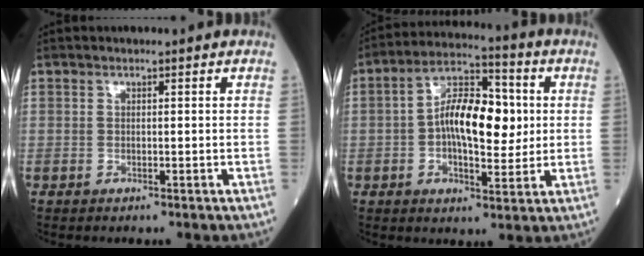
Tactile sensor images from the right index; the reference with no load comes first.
{"total": 12.1, "force": [0.7, 5.1, 10.9], "torque": [-0.192, 0.024, 0.007]}